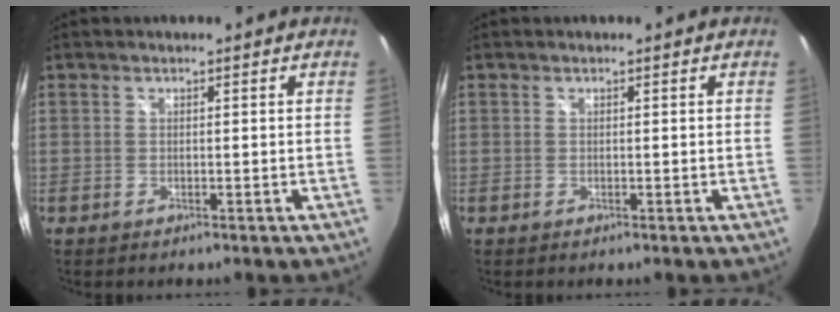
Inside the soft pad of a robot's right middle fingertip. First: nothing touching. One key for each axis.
{"total": 0.0}